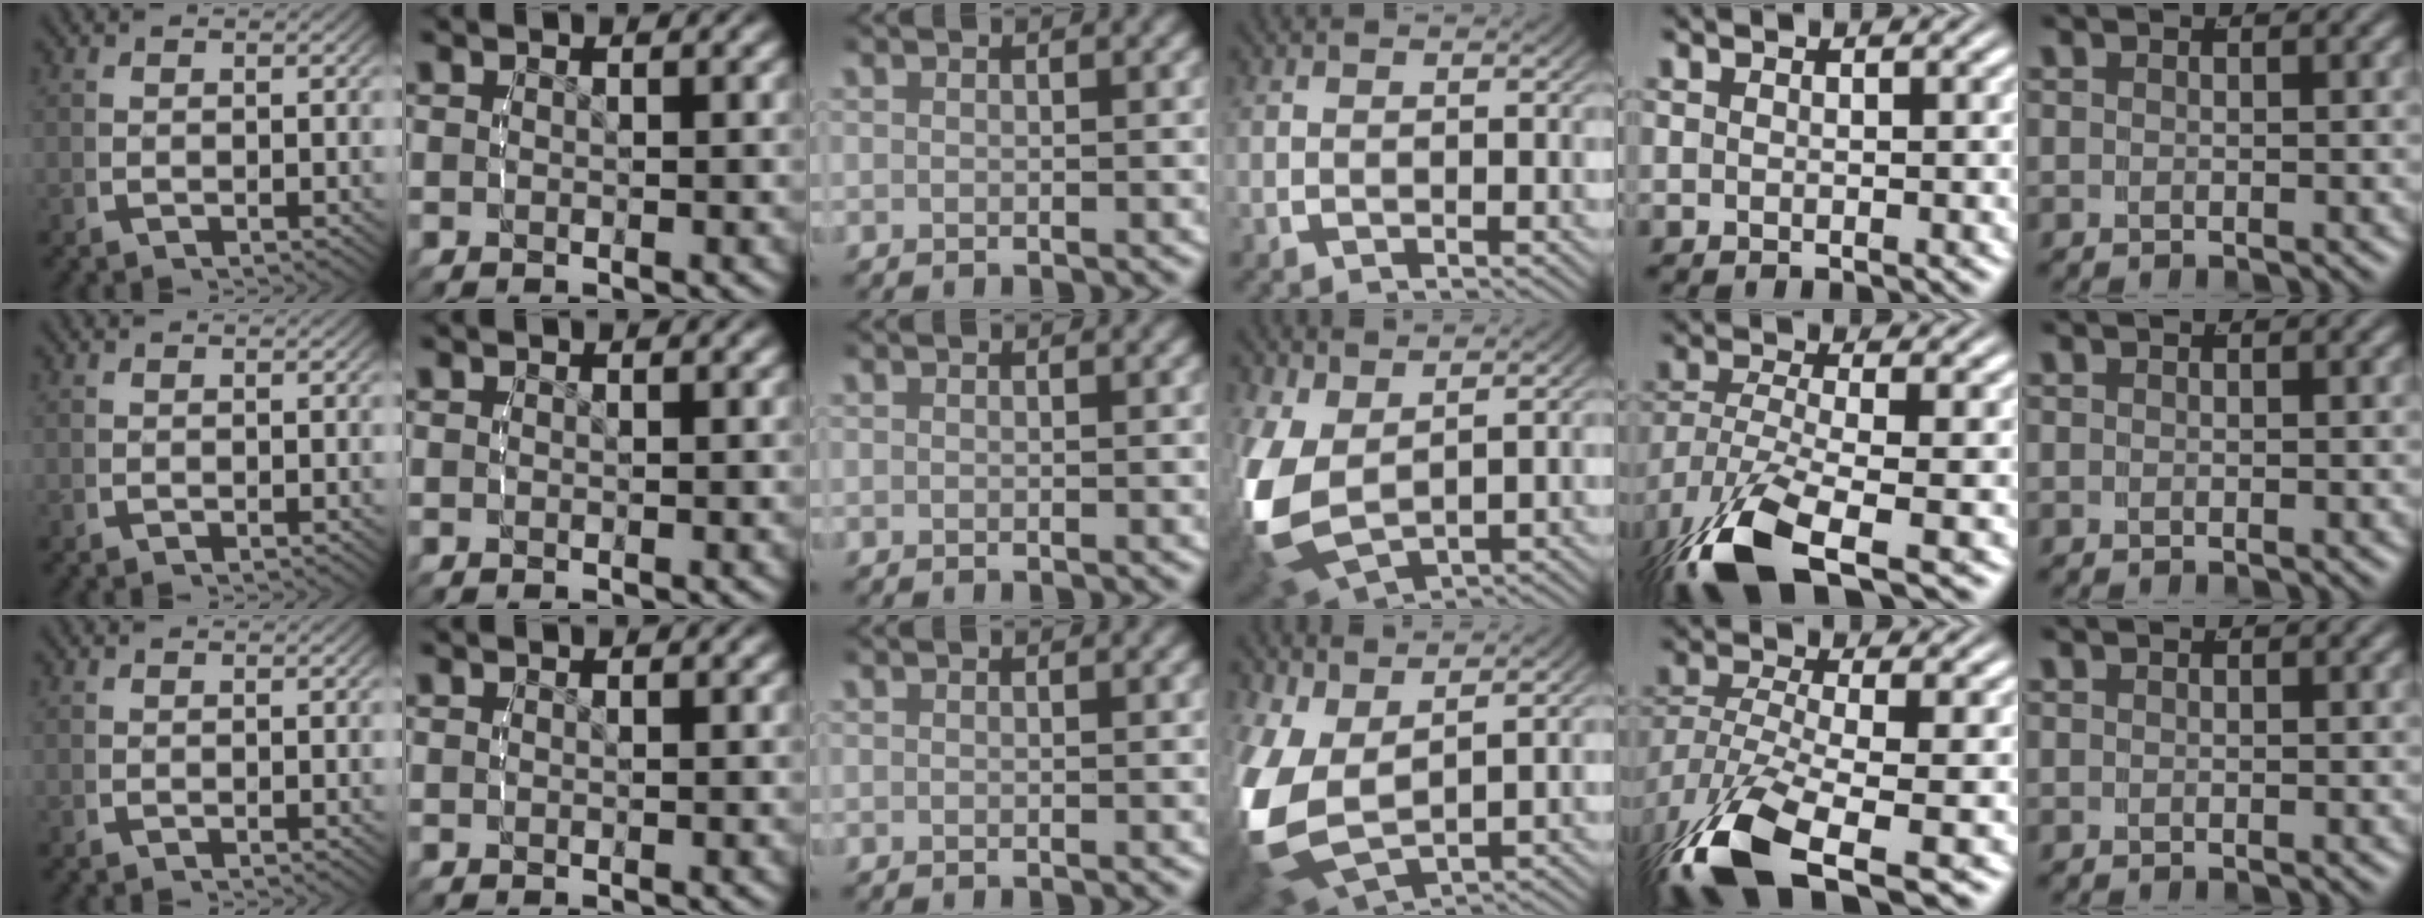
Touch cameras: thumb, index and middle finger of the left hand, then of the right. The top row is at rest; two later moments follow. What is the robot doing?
{"motion": "lift_and_place", "object": "pen"}